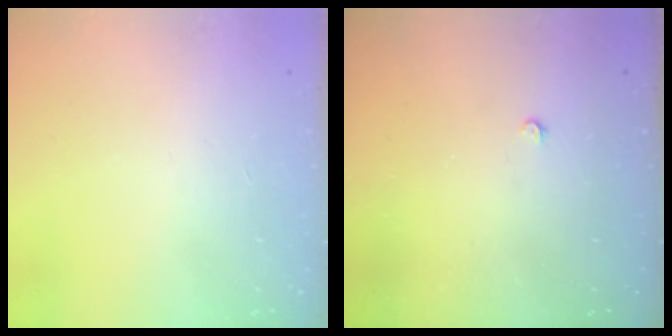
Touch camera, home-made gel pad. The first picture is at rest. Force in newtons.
{"total": 2.3, "press": 2.3, "slide": 0.4}